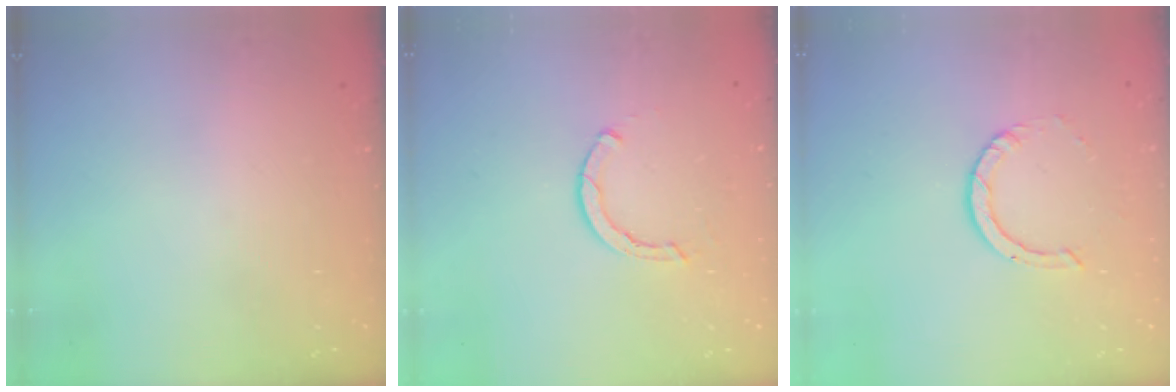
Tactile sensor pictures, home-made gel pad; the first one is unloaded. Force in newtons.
{"total": 2.3, "press": 2.3, "slide": 0.1}
{"total": 3.5, "press": 3.5, "slide": 0.4}